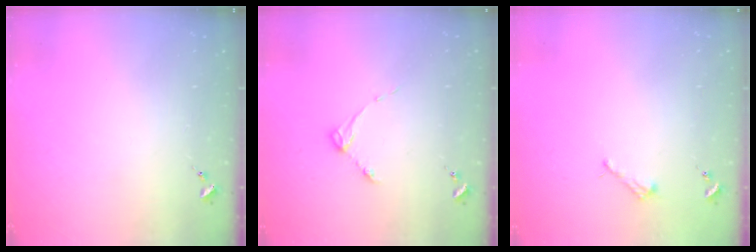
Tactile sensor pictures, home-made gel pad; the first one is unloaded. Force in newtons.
{"total": 3.7, "press": 3.7, "slide": 0.4}
{"total": 2.6, "press": 2.6, "slide": 0.3}